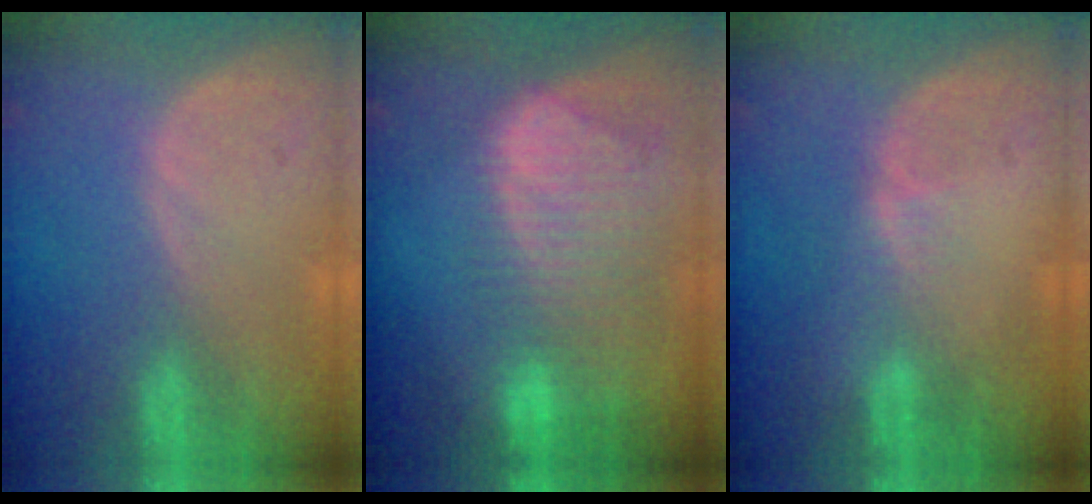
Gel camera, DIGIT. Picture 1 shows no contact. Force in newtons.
{"total": 10.6, "press": 9.1, "slide": 5.4}
{"total": 1.3, "press": 1.3, "slide": 0.2}